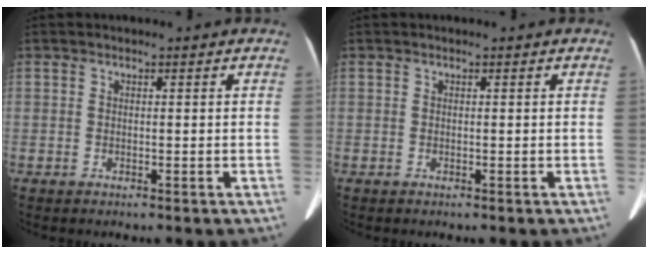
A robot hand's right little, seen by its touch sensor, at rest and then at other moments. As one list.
[{"total": 0.0}]